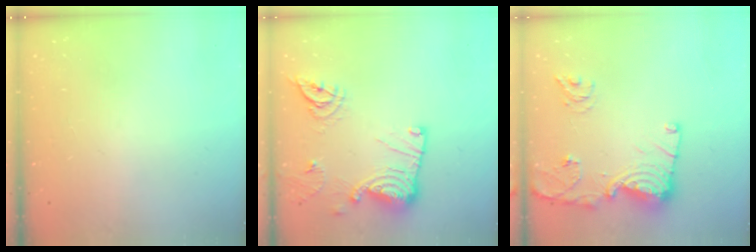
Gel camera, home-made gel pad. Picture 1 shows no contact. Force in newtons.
{"total": 17.4, "press": 17.4, "slide": 1.1}
{"total": 14.6, "press": 14.6, "slide": 1.0}